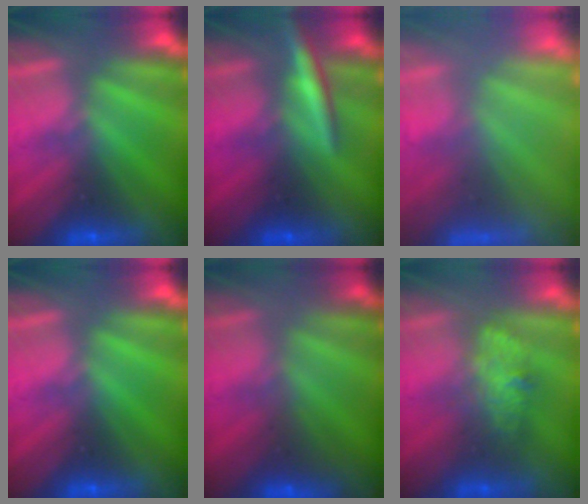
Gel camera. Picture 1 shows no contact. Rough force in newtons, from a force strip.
{"total": 3.0}
{"total": 5.9}
{"total": 0.0}
{"total": 3.0}
{"total": 2.6}